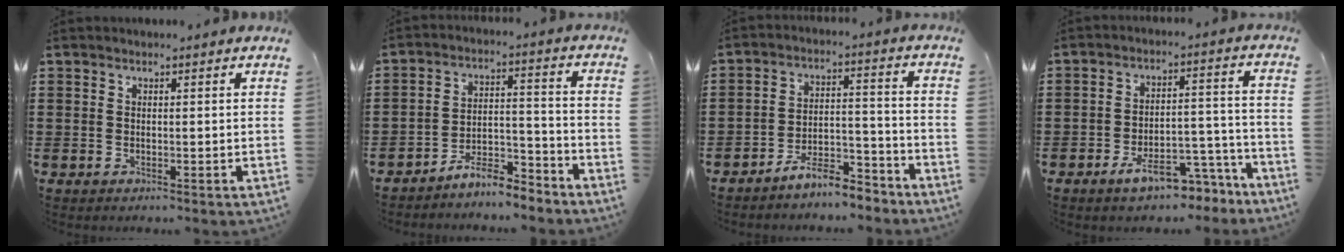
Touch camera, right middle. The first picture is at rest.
{"total": 6.8, "force": [-6.6, 0.7, 1.6], "torque": [-0.029, 0.012, -0.127]}
{"total": 7.4, "force": [-6.9, 1.2, 2.3], "torque": [-0.038, 0.016, -0.131]}
{"total": 7.6, "force": [-6.2, 2.0, 3.9], "torque": [-0.055, 0.017, -0.108]}